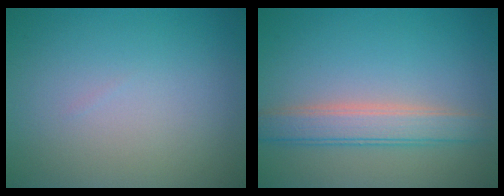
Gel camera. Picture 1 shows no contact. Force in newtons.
{"total": 3.8, "press": 3.7, "slide": 0.4}